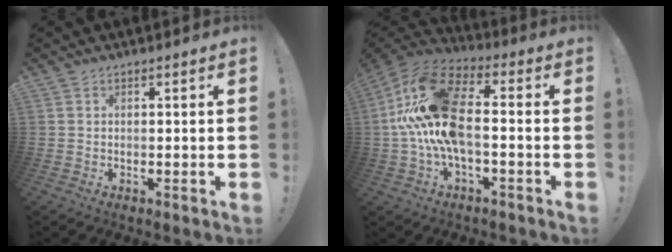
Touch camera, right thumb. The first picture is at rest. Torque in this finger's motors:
{"motor_torque": [2.18, 2.36, 2.49, -0.28, 0.23]}